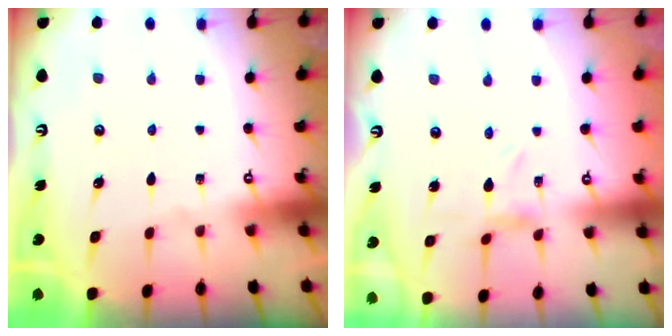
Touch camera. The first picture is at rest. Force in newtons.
{"total": 0.0}